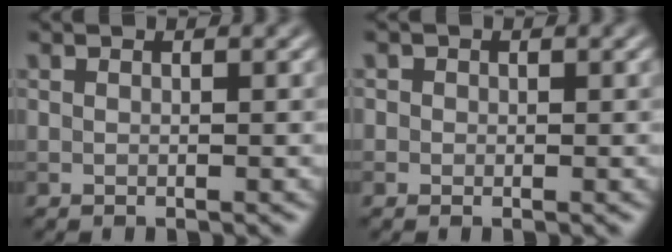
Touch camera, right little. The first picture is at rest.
{"total": 0.9, "force": [0.2, 0.8, 0.1], "torque": [0.004, -0.003, -0.003]}